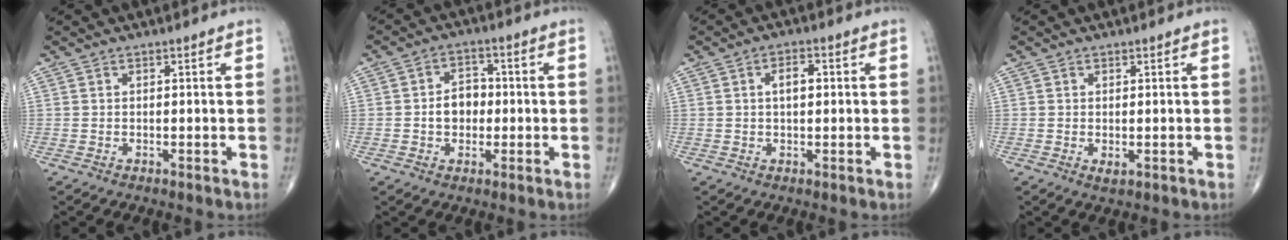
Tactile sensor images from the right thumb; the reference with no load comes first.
{"total": 5.9, "force": [-0.5, 4.5, 3.7], "torque": [-0.038, 0.018, -0.014]}
{"total": 3.8, "force": [0.6, 2.0, 3.2], "torque": [-0.051, 0.007, 0.008]}
{"total": 1.3, "force": [-0.2, 0.6, 1.1], "torque": [-0.019, -0.005, -0.001]}